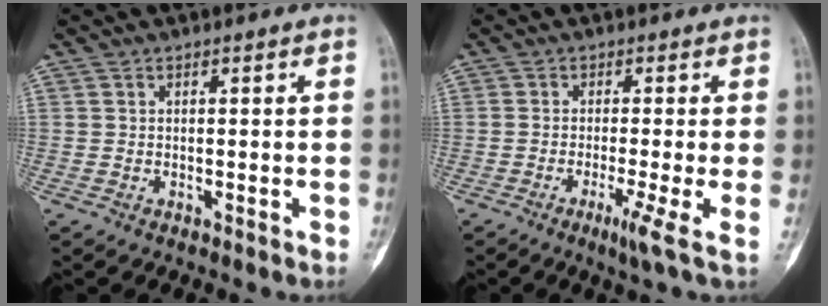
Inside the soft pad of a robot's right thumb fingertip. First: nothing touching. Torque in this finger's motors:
{"motor_torque": [0.21, -0.08, 0.26, 0.14, -0.05]}